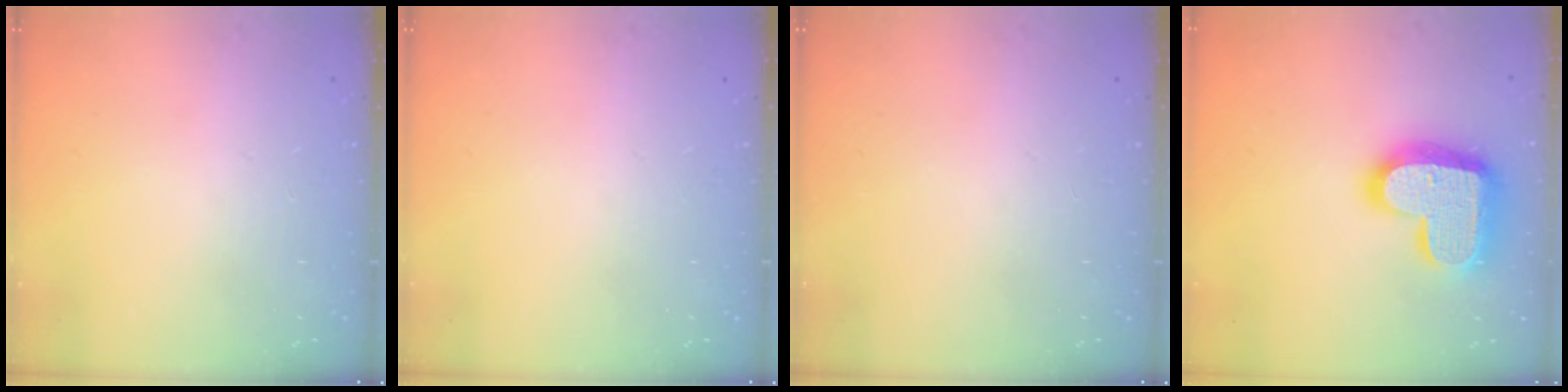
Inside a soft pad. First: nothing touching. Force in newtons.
{"total": 0.0}
{"total": 0.0}
{"total": 21.4, "press": 21.4, "slide": 1.3}